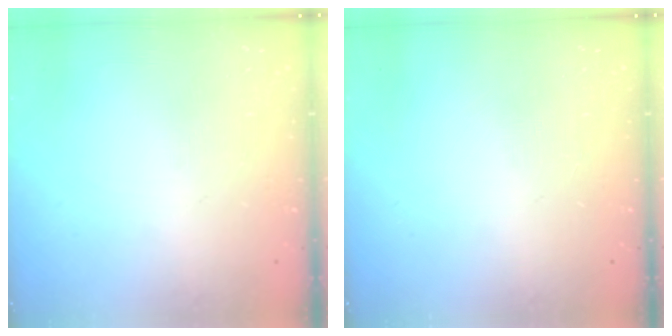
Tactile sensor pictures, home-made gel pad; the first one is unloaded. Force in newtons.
{"total": 0.0}